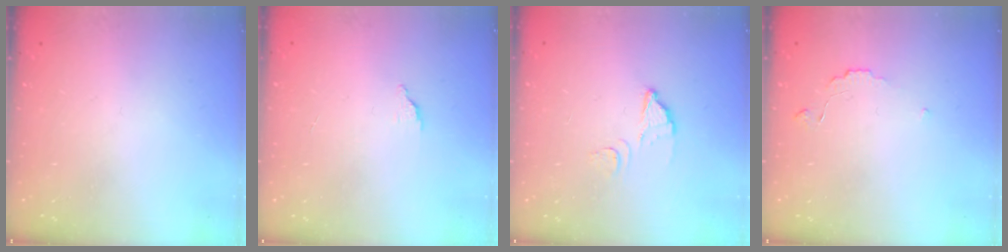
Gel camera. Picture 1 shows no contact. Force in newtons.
{"total": 1.5, "press": 1.5, "slide": 0.1}
{"total": 2.5, "press": 2.5, "slide": 0.2}
{"total": 4.9, "press": 4.9, "slide": 0.5}